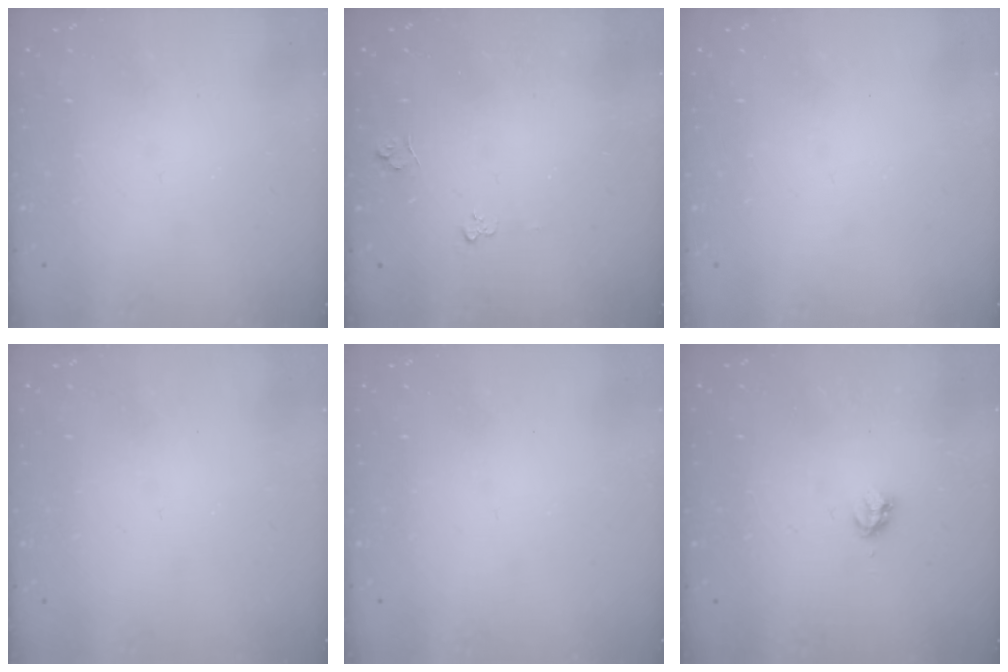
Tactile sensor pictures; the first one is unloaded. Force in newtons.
{"total": 3.6, "press": 3.6, "slide": 0.4}
{"total": 0.0}
{"total": 0.0}
{"total": 0.0}
{"total": 3.2, "press": 3.1, "slide": 0.5}